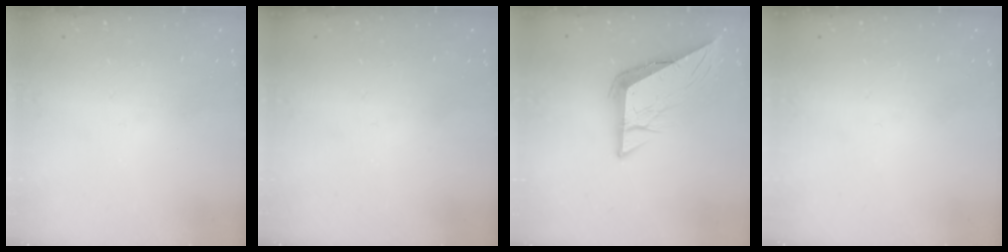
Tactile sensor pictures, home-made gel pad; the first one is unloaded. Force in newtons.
{"total": 0.0}
{"total": 8.9, "press": 8.9, "slide": 0.9}
{"total": 0.0}